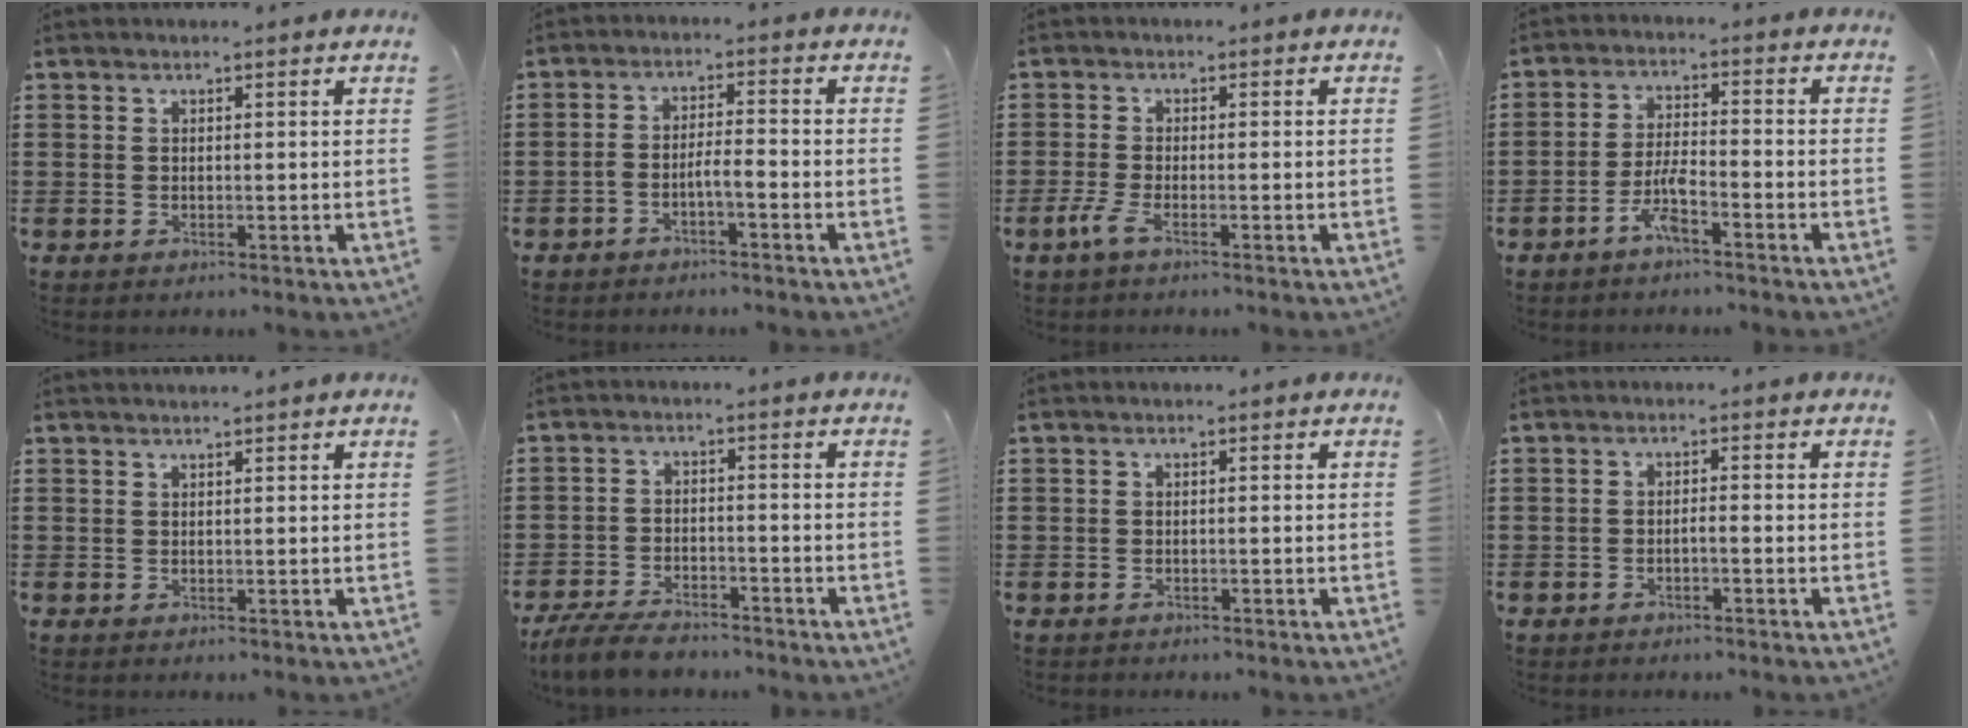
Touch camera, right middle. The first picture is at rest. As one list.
[{"total": 2.7, "force": [-2.1, 0.2, 1.7], "torque": [-0.035, 0.006, -0.041]}, {"total": 2.6, "force": [-1.6, 0.5, 2.0], "torque": [-0.054, -0.005, -0.036]}, {"total": 4.7, "force": [-3.1, 0.8, 3.5], "torque": [-0.080, 0.003, -0.063]}, {"total": 0.6, "force": [0.6, 0.0, 0.0], "torque": [-0.002, 0.000, 0.011]}, {"total": 5.6, "force": [-5.2, 1.4, 1.5], "torque": [-0.041, 0.005, -0.107]}, {"total": 0.8, "force": [-0.7, 0.3, 0.0], "torque": [0.000, 0.003, -0.017]}, {"total": 1.2, "force": [-0.9, 0.0, 0.7], "torque": [-0.015, -0.001, -0.017]}]